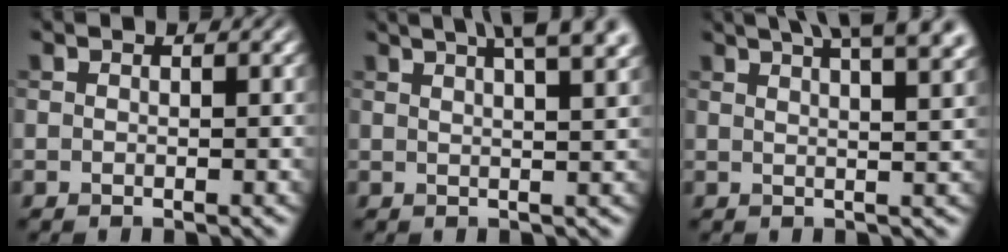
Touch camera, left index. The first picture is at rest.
{"total": 9.6, "force": [5.8, 3.5, 6.8], "torque": [-0.052, 0.050, 0.048]}
{"total": 11.6, "force": [7.2, 4.3, 7.9], "torque": [-0.064, 0.054, 0.065]}